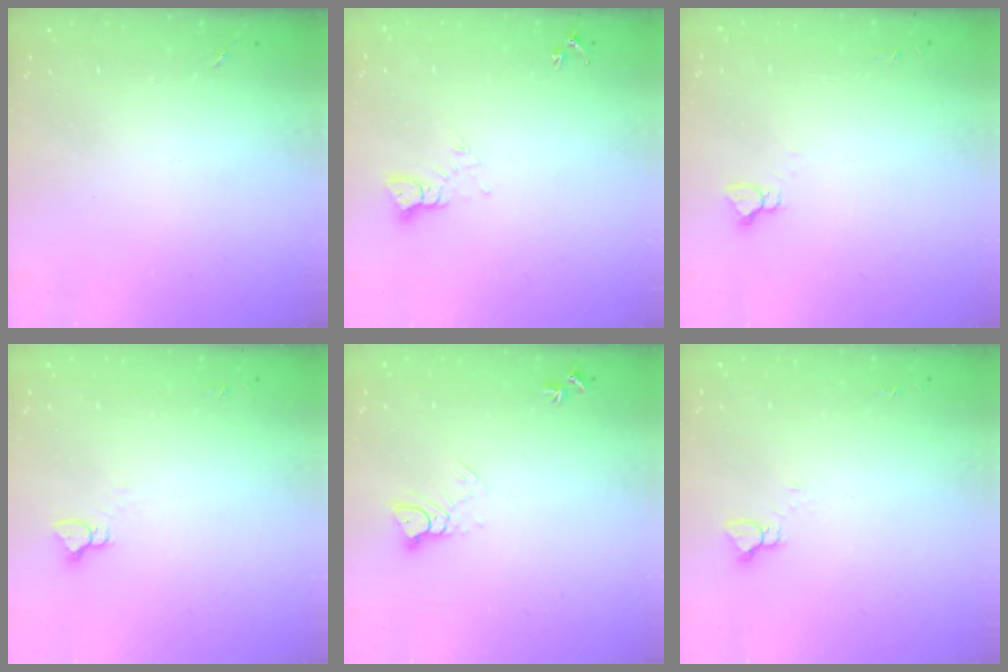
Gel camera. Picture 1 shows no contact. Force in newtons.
{"total": 3.7, "press": 3.7, "slide": 0.4}
{"total": 2.9, "press": 2.9, "slide": 0.2}
{"total": 3.2, "press": 3.2, "slide": 0.2}
{"total": 4.6, "press": 4.5, "slide": 0.5}
{"total": 3.6, "press": 3.6, "slide": 0.3}